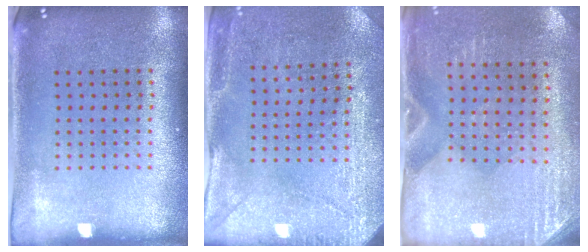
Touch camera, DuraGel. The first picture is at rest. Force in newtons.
{"total": 3.0, "press": 2.7, "slide": 1.1}
{"total": 2.9, "press": 2.5, "slide": 1.3}